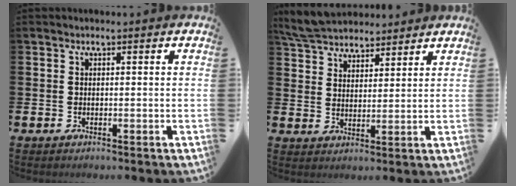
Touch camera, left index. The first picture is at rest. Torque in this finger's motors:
{"motor_torque": [1.07, -1.06, 0.88, 0.09]}